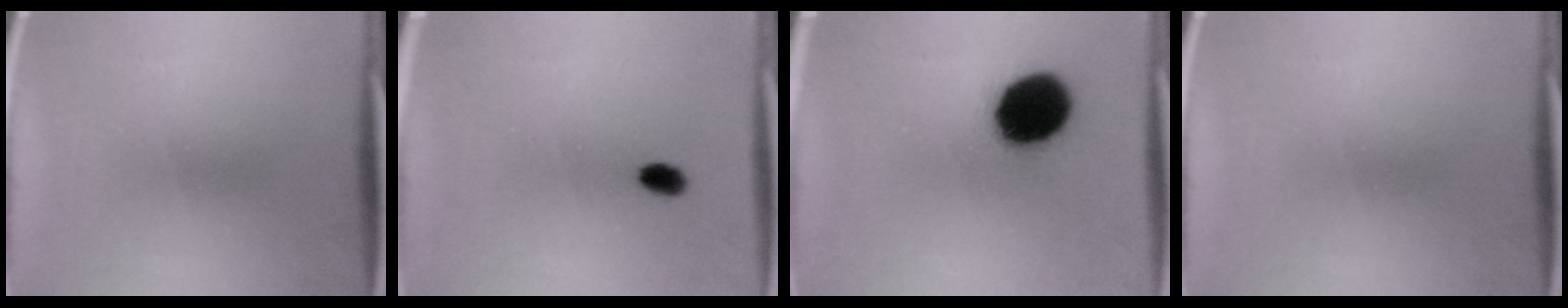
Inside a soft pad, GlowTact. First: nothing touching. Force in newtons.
{"total": 2.5}
{"total": 14.8}
{"total": 0.0}